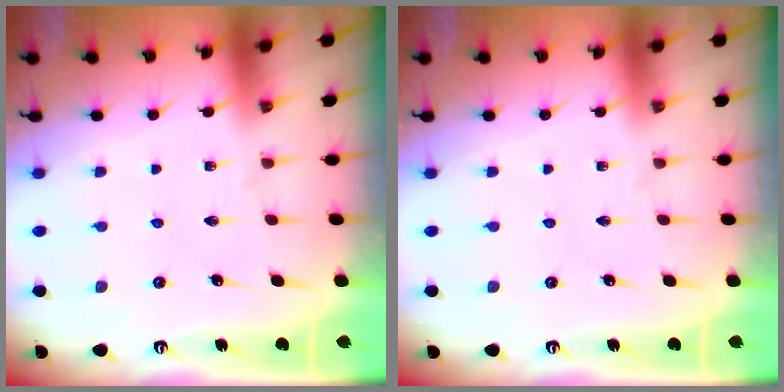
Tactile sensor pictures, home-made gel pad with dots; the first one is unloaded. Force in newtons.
{"total": 0.0}